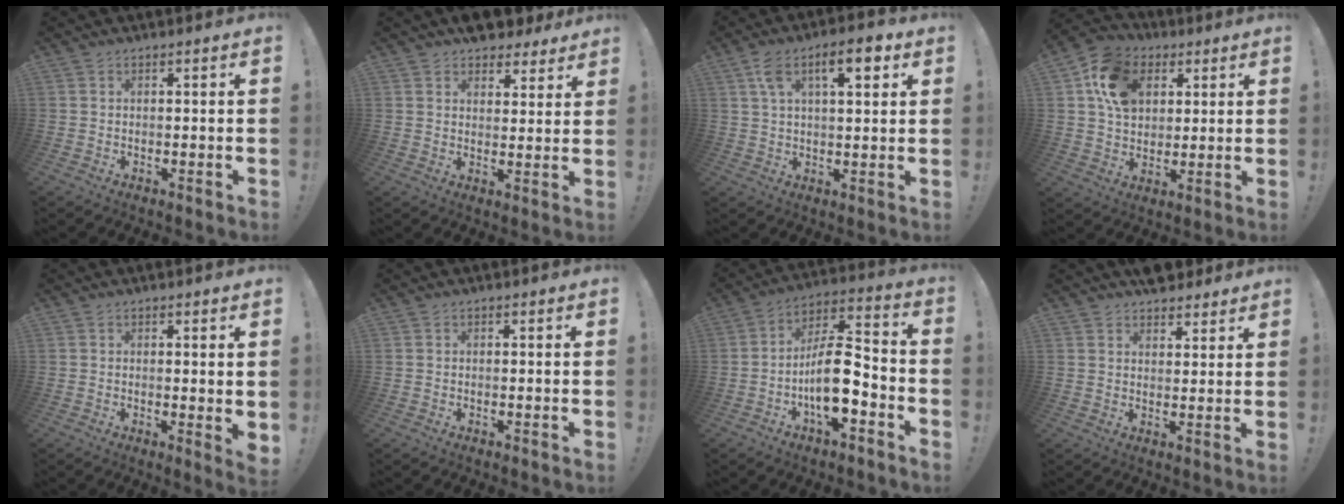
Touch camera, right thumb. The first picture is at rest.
{"total": 7.1, "force": [6.0, 3.5, 1.4], "torque": [-0.017, -0.044, 0.113]}
{"total": 10.3, "force": [4.6, 4.3, 8.2], "torque": [-0.115, -0.005, 0.073]}
{"total": 14.5, "force": [5.2, 11.2, 7.6], "torque": [-0.109, -0.011, 0.103]}
{"total": 2.6, "force": [0.9, 0.5, 2.4], "torque": [-0.026, -0.005, 0.014]}
{"total": 0.0}
{"total": 14.8, "force": [-4.8, 6.2, 12.6], "torque": [-0.230, 0.027, -0.076]}
{"total": 5.7, "force": [4.8, 2.9, 1.0], "torque": [0.000, -0.031, 0.087]}